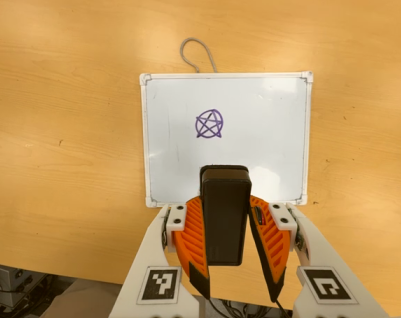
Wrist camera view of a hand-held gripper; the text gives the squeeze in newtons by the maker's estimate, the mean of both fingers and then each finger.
{"total": 6.7, "left": 5.4, "right": 7.9}